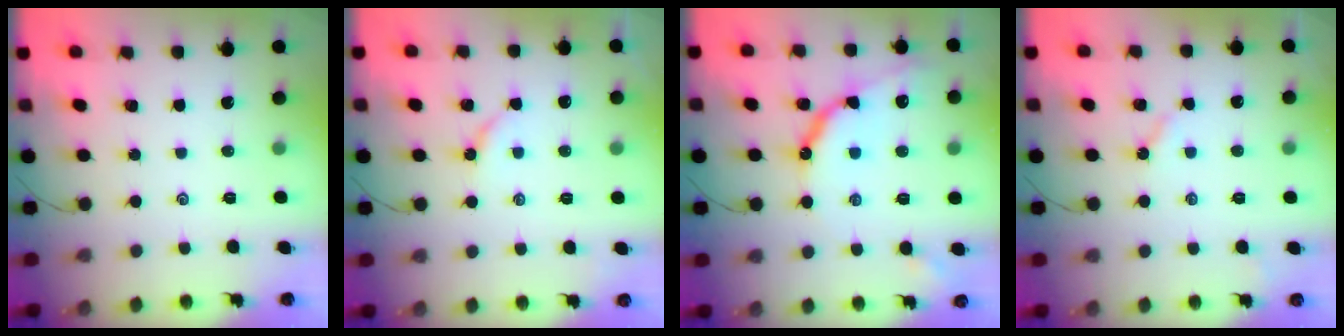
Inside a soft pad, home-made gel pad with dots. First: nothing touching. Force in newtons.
{"total": 2.5, "press": 2.4, "slide": 0.4}
{"total": 11.8, "press": 11.7, "slide": 0.9}
{"total": 2.7, "press": 2.7, "slide": 0.3}